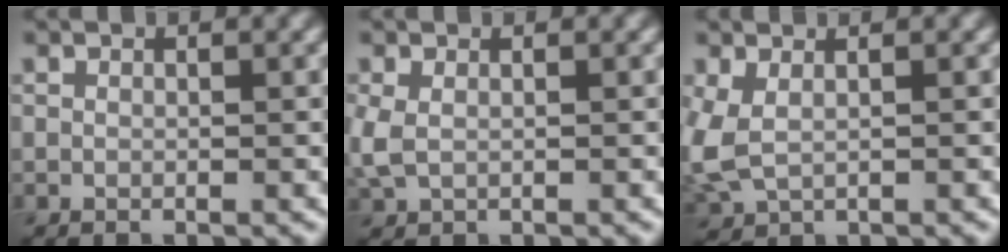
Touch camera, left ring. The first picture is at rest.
{"total": 1.9, "force": [0.1, 1.3, 1.3], "torque": [-0.040, -0.001, 0.002]}
{"total": 3.0, "force": [0.4, 1.9, 2.3], "torque": [-0.072, -0.004, 0.010]}